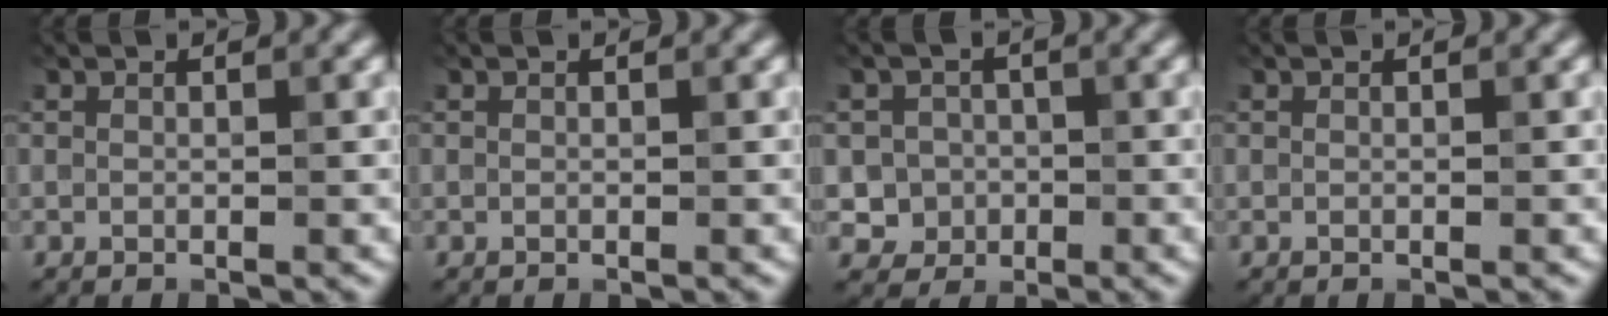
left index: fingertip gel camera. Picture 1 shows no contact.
{"total": 0.0}
{"total": 3.1, "force": [-0.6, 3.0, 0.4], "torque": [0.014, 0.002, -0.022]}
{"total": 0.0}